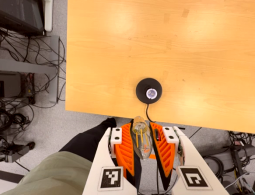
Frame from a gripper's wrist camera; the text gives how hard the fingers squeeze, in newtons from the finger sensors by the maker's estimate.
{"total": 18.6, "left": 18.9, "right": 18.3}